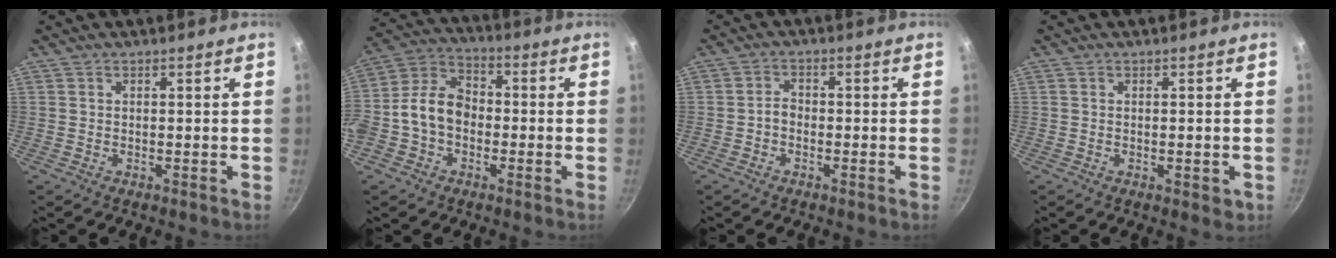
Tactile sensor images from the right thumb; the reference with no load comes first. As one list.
[{"total": 11.7, "force": [-2.1, 8.7, 7.5], "torque": [-0.110, 0.043, -0.057]}, {"total": 2.2, "force": [-0.9, 1.6, 1.3], "torque": [-0.018, 0.017, -0.020]}, {"total": 2.4, "force": [-0.6, 1.0, 2.1], "torque": [-0.028, -0.004, -0.008]}]